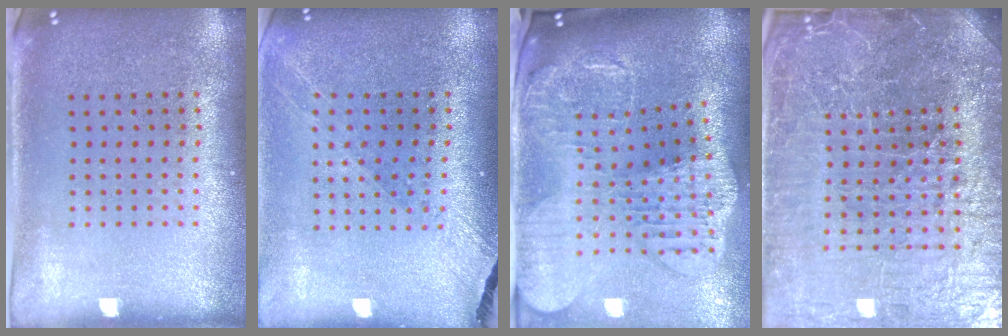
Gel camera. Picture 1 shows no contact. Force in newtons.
{"total": 1.2, "press": 1.2, "slide": 0.2}
{"total": 3.3, "press": 2.6, "slide": 2.0}
{"total": 6.2, "press": 5.6, "slide": 2.7}